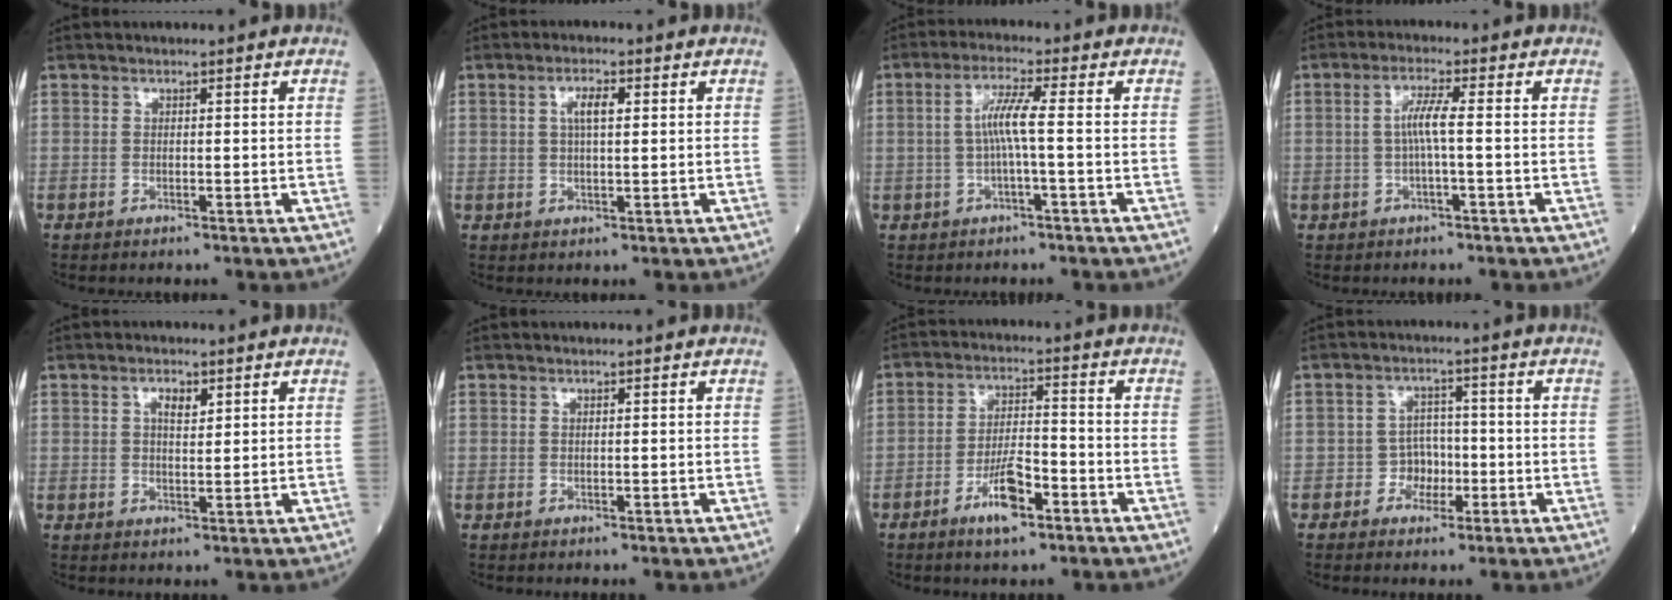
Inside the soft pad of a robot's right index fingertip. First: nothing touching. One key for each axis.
{"total": 3.5, "fx": 1.1, "fy": 0.9, "fz": 3.2, "tx": -0.061, "ty": 0.004, "tz": 0.018}
{"total": 4.7, "fx": -0.2, "fy": -0.2, "fz": 4.7, "tx": -0.094, "ty": 0.012, "tz": -0.004}
{"total": 3.6, "fx": -0.2, "fy": 0.0, "fz": 3.6, "tx": -0.072, "ty": 0.008, "tz": -0.002}
{"total": 2.7, "fx": 1.3, "fy": 1.0, "fz": 2.1, "tx": -0.037, "ty": -0.001, "tz": 0.021}
{"total": 0.0}
{"total": 7.0, "fx": -3.8, "fy": 1.8, "fz": 5.6, "tx": -0.107, "ty": 0.001, "tz": -0.068}
{"total": 3.6, "fx": -1.3, "fy": 3.1, "fz": 1.3, "tx": -0.011, "ty": 0.011, "tz": -0.022}